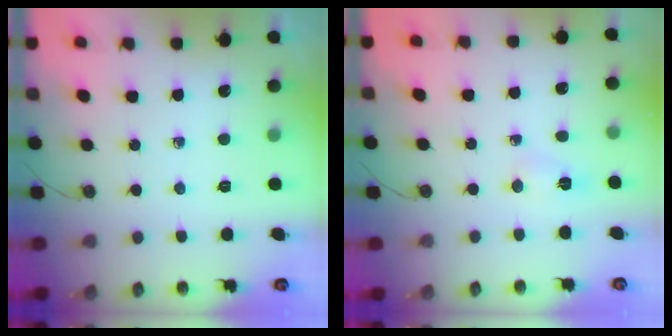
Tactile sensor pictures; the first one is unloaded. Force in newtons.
{"total": 2.5, "press": 2.4, "slide": 0.4}